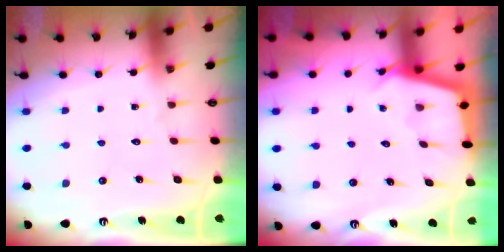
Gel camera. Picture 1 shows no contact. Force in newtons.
{"total": 3.0, "press": 2.9, "slide": 0.3}